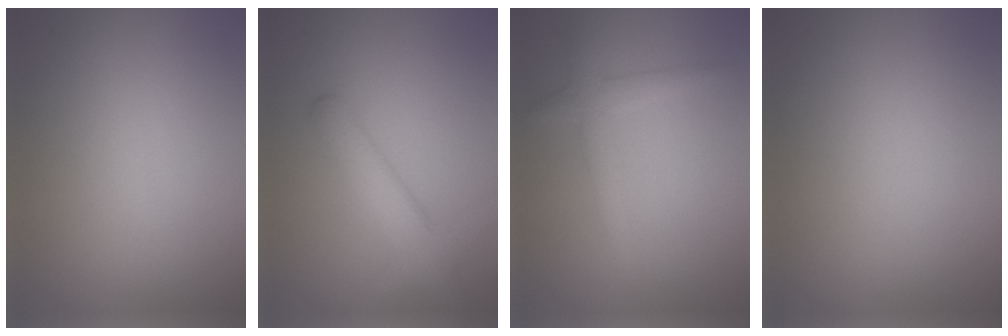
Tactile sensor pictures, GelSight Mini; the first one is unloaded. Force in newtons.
{"total": 3.7, "press": 3.7, "slide": 0.1}
{"total": 2.3, "press": 2.3, "slide": 0.1}
{"total": 0.0}